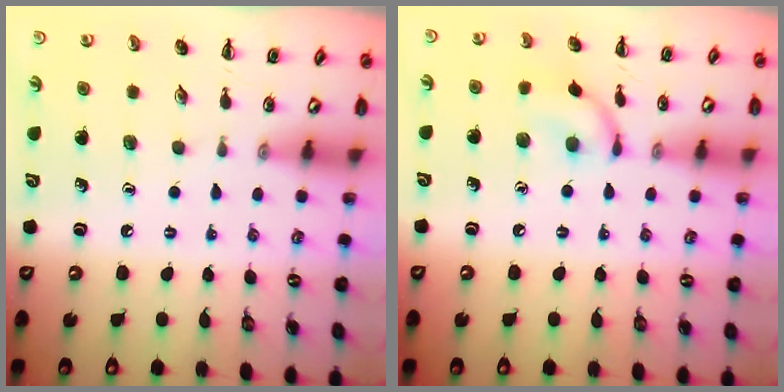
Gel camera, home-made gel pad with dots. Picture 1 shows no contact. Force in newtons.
{"total": 8.8, "press": 8.8, "slide": 0.3}